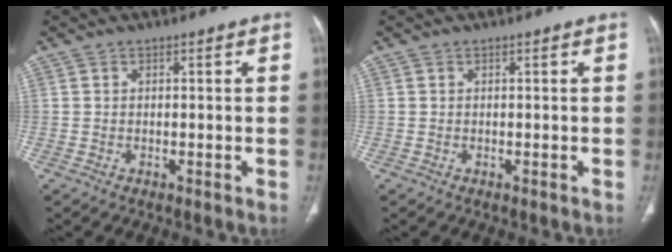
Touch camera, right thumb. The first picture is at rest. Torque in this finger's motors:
{"motor_torque": [-0.04, 0.25, 0.00, 0.00, 0.01]}